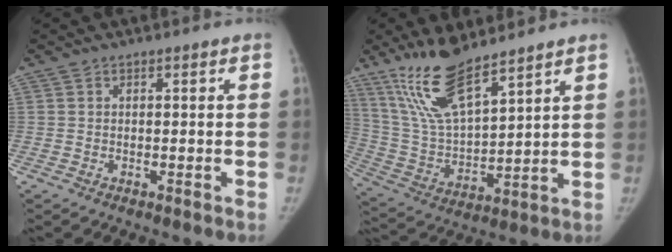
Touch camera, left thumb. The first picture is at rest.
{"total": 14.9, "force": [10.9, 3.9, 9.3], "torque": [-0.168, -0.056, 0.227]}